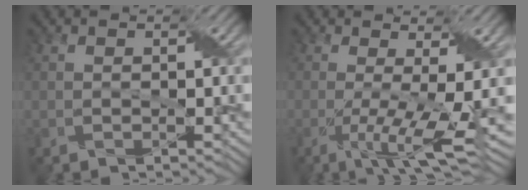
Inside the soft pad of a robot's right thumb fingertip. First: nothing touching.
{"total": 8.2, "force": [-1.7, 1.8, 7.8], "torque": [-0.131, -0.010, -0.022]}